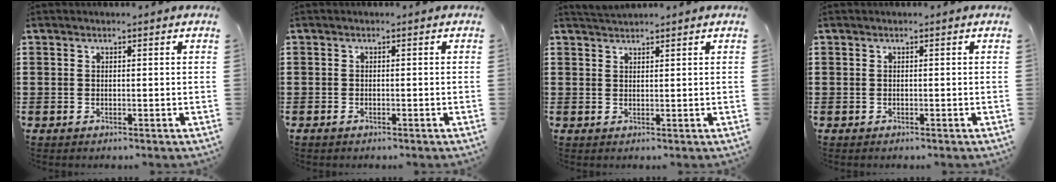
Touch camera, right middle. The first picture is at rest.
{"total": 0.5, "force": [-0.4, 0.2, 0.3], "torque": [-0.006, -0.003, -0.008]}
{"total": 1.7, "force": [1.6, 0.2, 0.3], "torque": [-0.010, 0.003, 0.031]}
{"total": 0.0}